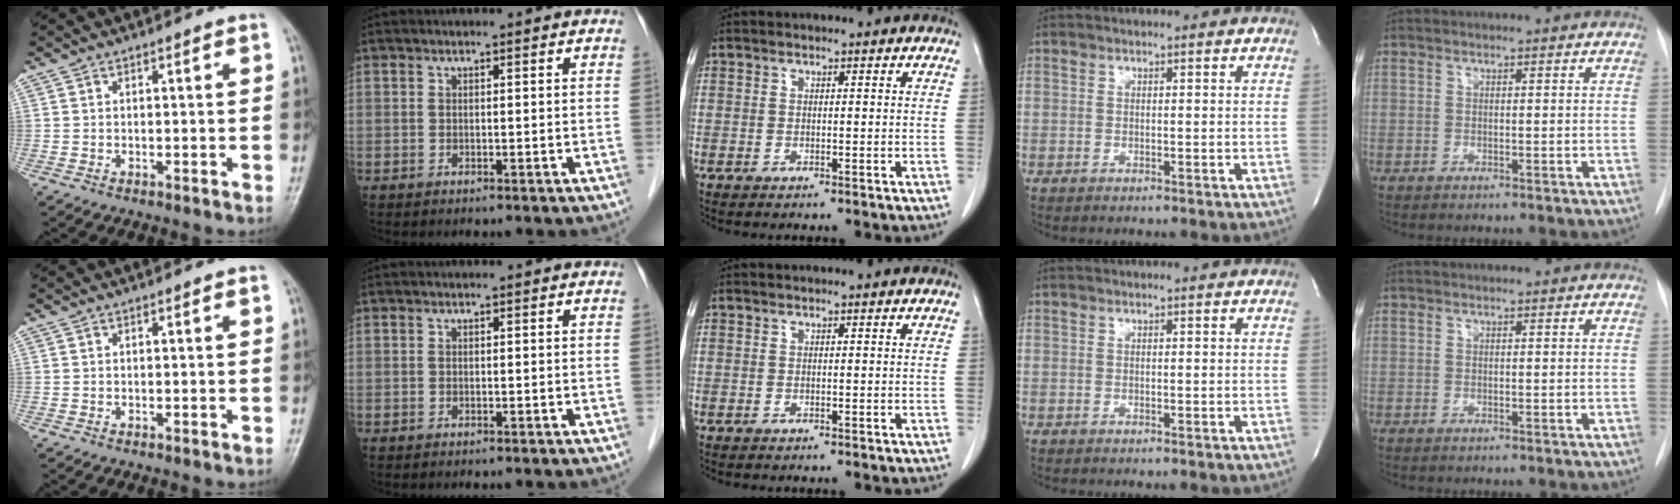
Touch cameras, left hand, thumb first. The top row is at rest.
{}